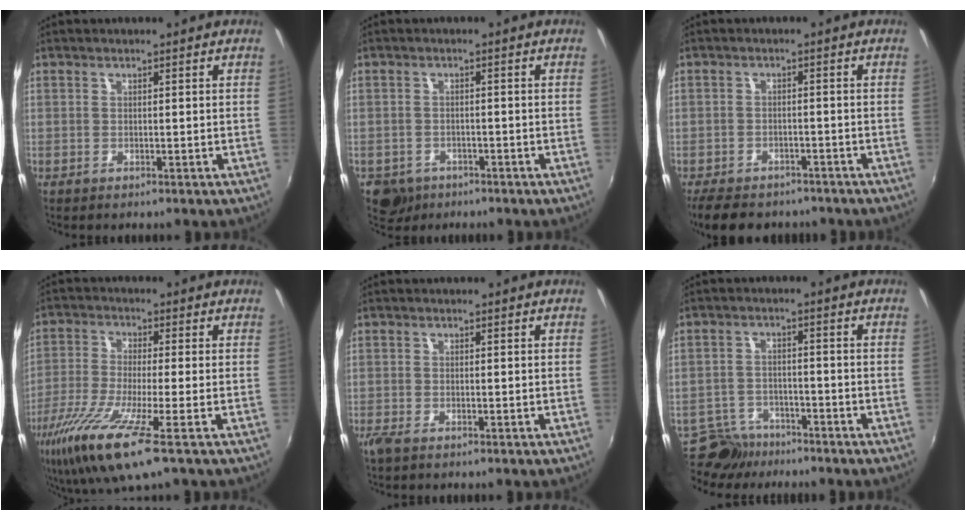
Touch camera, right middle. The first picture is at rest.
{"total": 5.0, "force": [-2.9, 3.8, 1.4], "torque": [-0.040, -0.007, -0.043]}
{"total": 8.6, "force": [-6.5, 4.6, 3.0], "torque": [-0.073, 0.008, -0.096]}
{"total": 13.7, "force": [-7.4, 1.2, 11.5], "torque": [-0.249, -0.045, -0.141]}
{"total": 1.6, "force": [-1.1, 0.2, 1.1], "torque": [-0.023, -0.007, -0.023]}
{"total": 7.6, "force": [-6.6, 3.7, 1.2], "torque": [-0.042, 0.006, -0.112]}